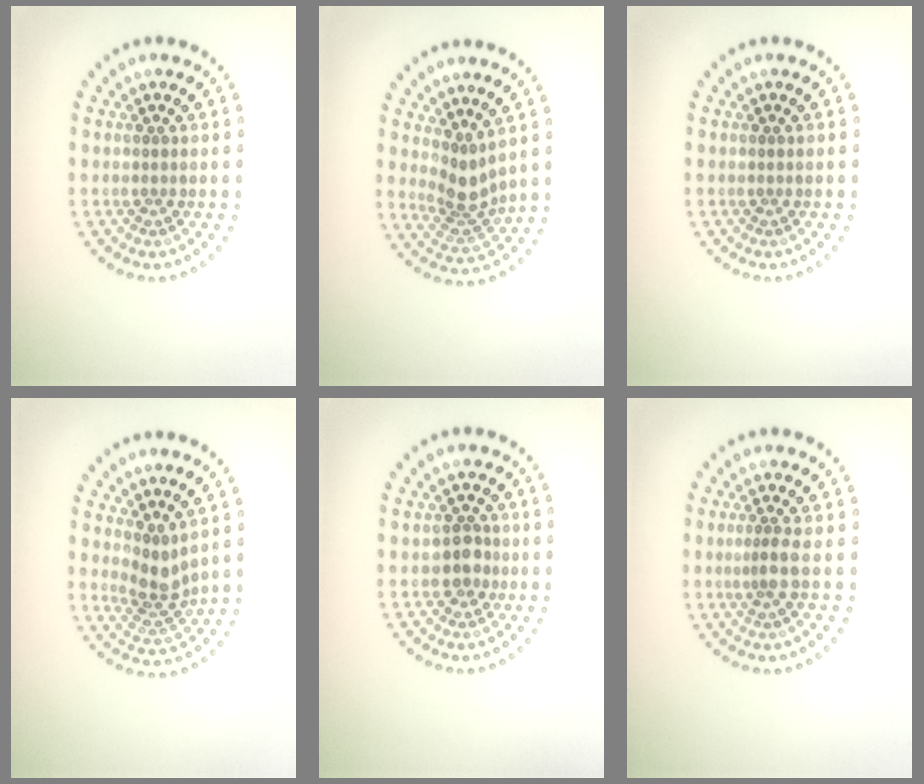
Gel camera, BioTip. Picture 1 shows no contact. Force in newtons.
{"total": 2.8, "press": 2.0, "slide": 2.0}
{"total": 0.0}
{"total": 2.7, "press": 2.0, "slide": 1.7}
{"total": 1.9, "press": 1.8, "slide": 0.7}
{"total": 1.3, "press": 0.8, "slide": 1.0}